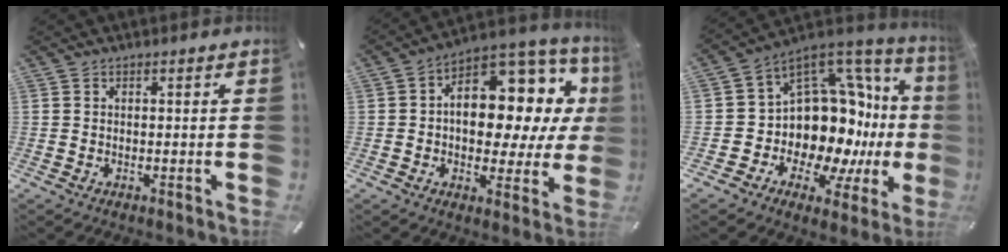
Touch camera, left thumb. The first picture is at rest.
{"total": 14.9, "force": [2.6, 9.9, 10.9], "torque": [-0.140, -0.035, 0.047]}
{"total": 17.4, "force": [-0.1, 13.6, 10.9], "torque": [-0.177, -0.060, 0.028]}